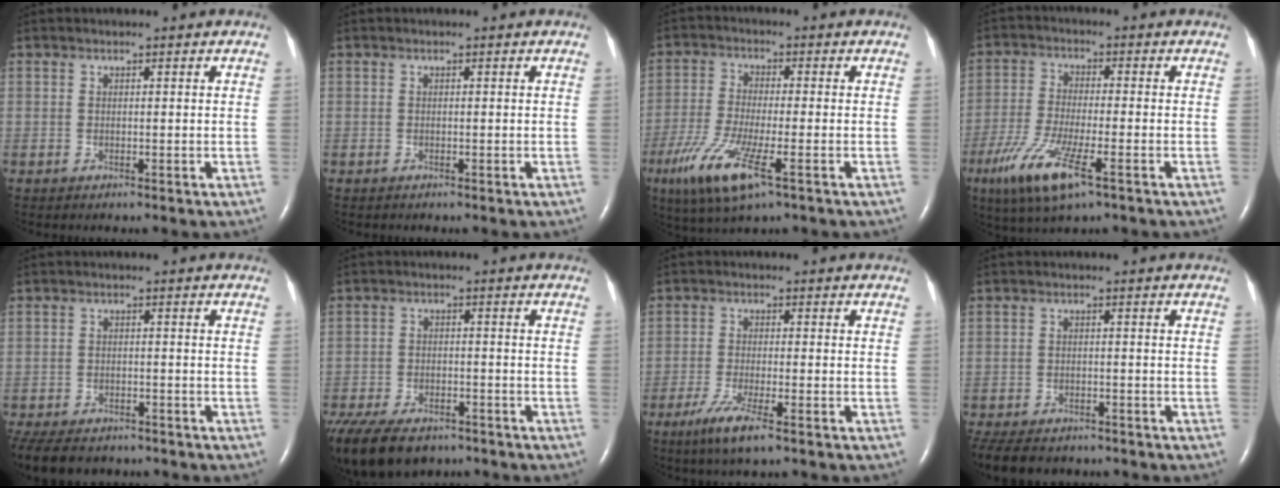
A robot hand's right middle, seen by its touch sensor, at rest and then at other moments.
{"total": 0.0}
{"total": 10.3, "force": [-5.0, 1.7, 8.8], "torque": [-0.186, -0.029, -0.090]}
{"total": 10.2, "force": [-5.4, 1.7, 8.5], "torque": [-0.178, -0.026, -0.098]}
{"total": 12.4, "force": [-9.7, 5.7, 5.0], "torque": [-0.122, -0.019, -0.133]}
{"total": 16.9, "force": [-12.1, 8.4, 8.4], "torque": [-0.227, -0.032, -0.180]}
{"total": 5.5, "force": [-3.4, 0.3, 4.3], "torque": [-0.092, -0.015, -0.065]}
{"total": 11.1, "force": [-9.0, 4.8, 4.4], "torque": [-0.100, -0.014, -0.124]}